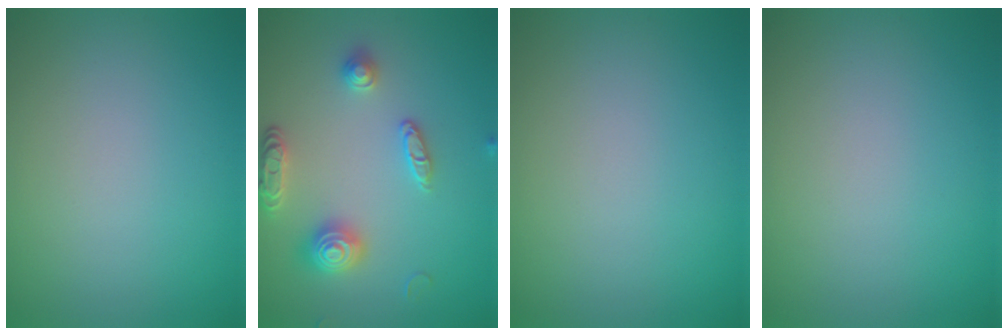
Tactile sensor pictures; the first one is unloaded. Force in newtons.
{"total": 3.4, "press": 3.4, "slide": 0.3}
{"total": 0.0}
{"total": 0.0}